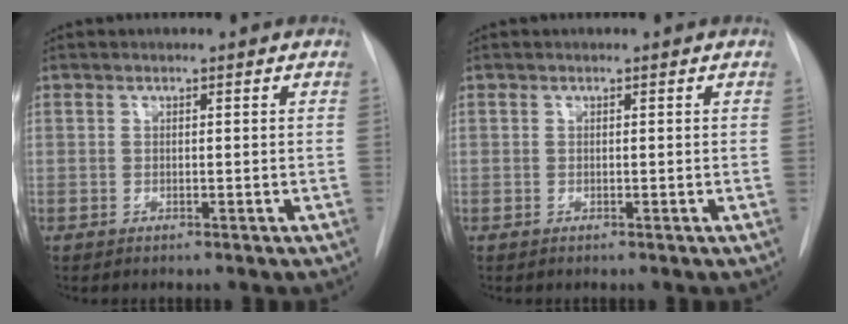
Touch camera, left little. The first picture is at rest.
{"total": 0.0}